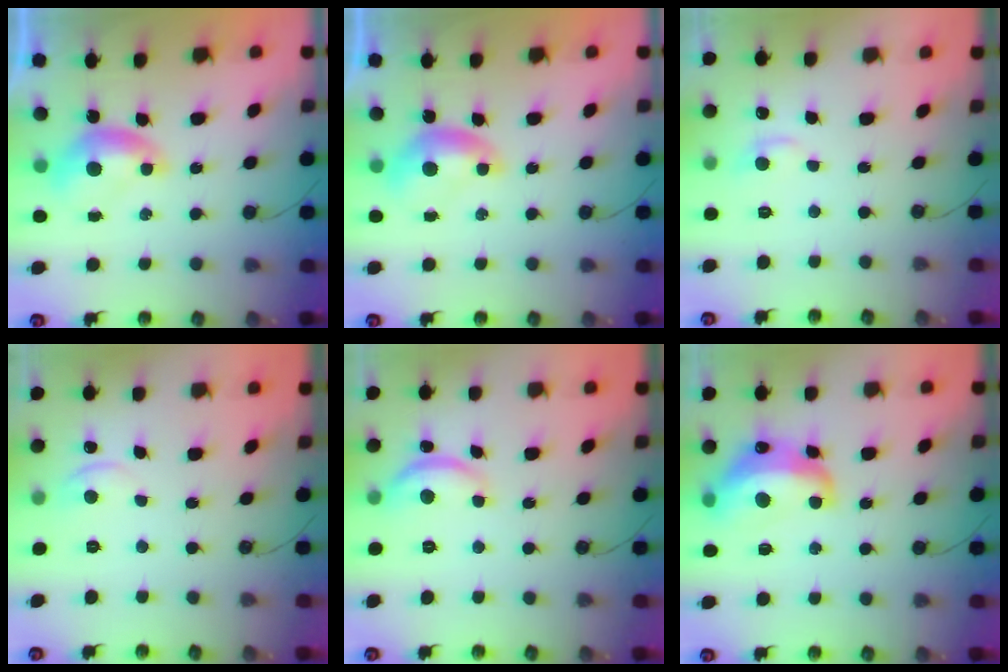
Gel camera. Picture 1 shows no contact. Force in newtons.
{"total": 0.0}
{"total": 1.2, "press": 1.0, "slide": 0.6}
{"total": 1.6, "press": 1.5, "slide": 0.6}
{"total": 6.1, "press": 6.0, "slide": 0.6}
{"total": 10.8, "press": 10.7, "slide": 0.9}